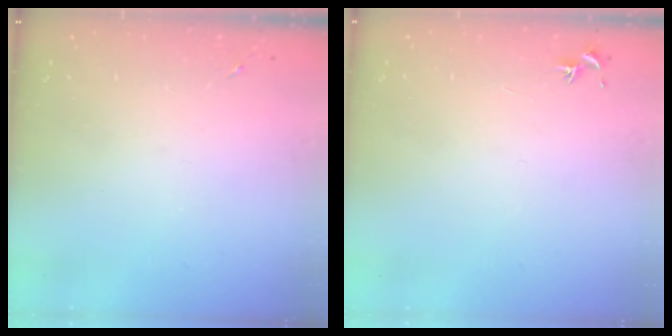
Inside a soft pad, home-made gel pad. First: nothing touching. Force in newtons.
{"total": 0.8, "press": 0.7, "slide": 0.3}